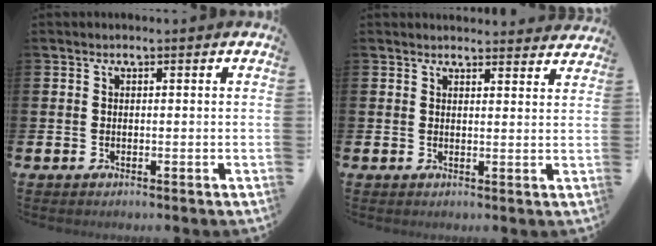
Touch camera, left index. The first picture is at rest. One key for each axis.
{"total": 2.7, "fx": 2.6, "fy": 0.3, "fz": -0.1, "tx": 0.005, "ty": -0.019, "tz": 0.046}